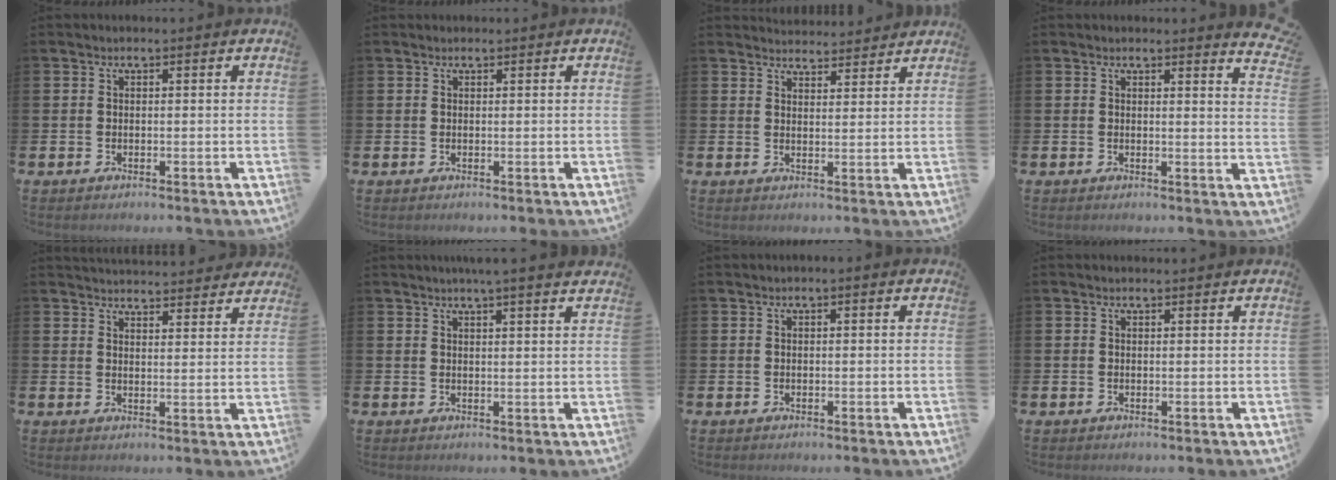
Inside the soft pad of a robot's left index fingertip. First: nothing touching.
{"total": 0.6, "force": [0.5, 0.3, 0.0], "torque": [0.009, -0.001, 0.007]}
{"total": 3.7, "force": [3.6, 0.6, -0.4], "torque": [-0.001, -0.021, 0.067]}
{"total": 2.3, "force": [2.3, 0.0, 0.3], "torque": [0.006, -0.020, 0.037]}
{"total": 4.5, "force": [4.5, 0.5, 0.0], "torque": [-0.001, -0.031, 0.080]}
{"total": 3.3, "force": [3.1, -0.7, 0.7], "torque": [-0.018, -0.015, 0.056]}
{"total": 0.0}
{"total": 0.7, "force": [0.7, 0.0, 0.0], "torque": [0.006, -0.003, 0.012]}